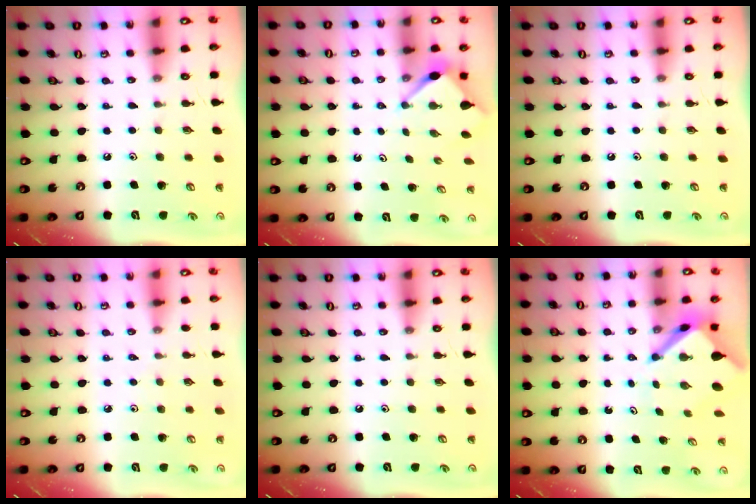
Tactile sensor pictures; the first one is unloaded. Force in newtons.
{"total": 3.5, "press": 3.5, "slide": 0.3}
{"total": 0.0}
{"total": 1.1, "press": 1.0, "slide": 0.4}
{"total": 0.0}
{"total": 5.2, "press": 5.1, "slide": 0.5}